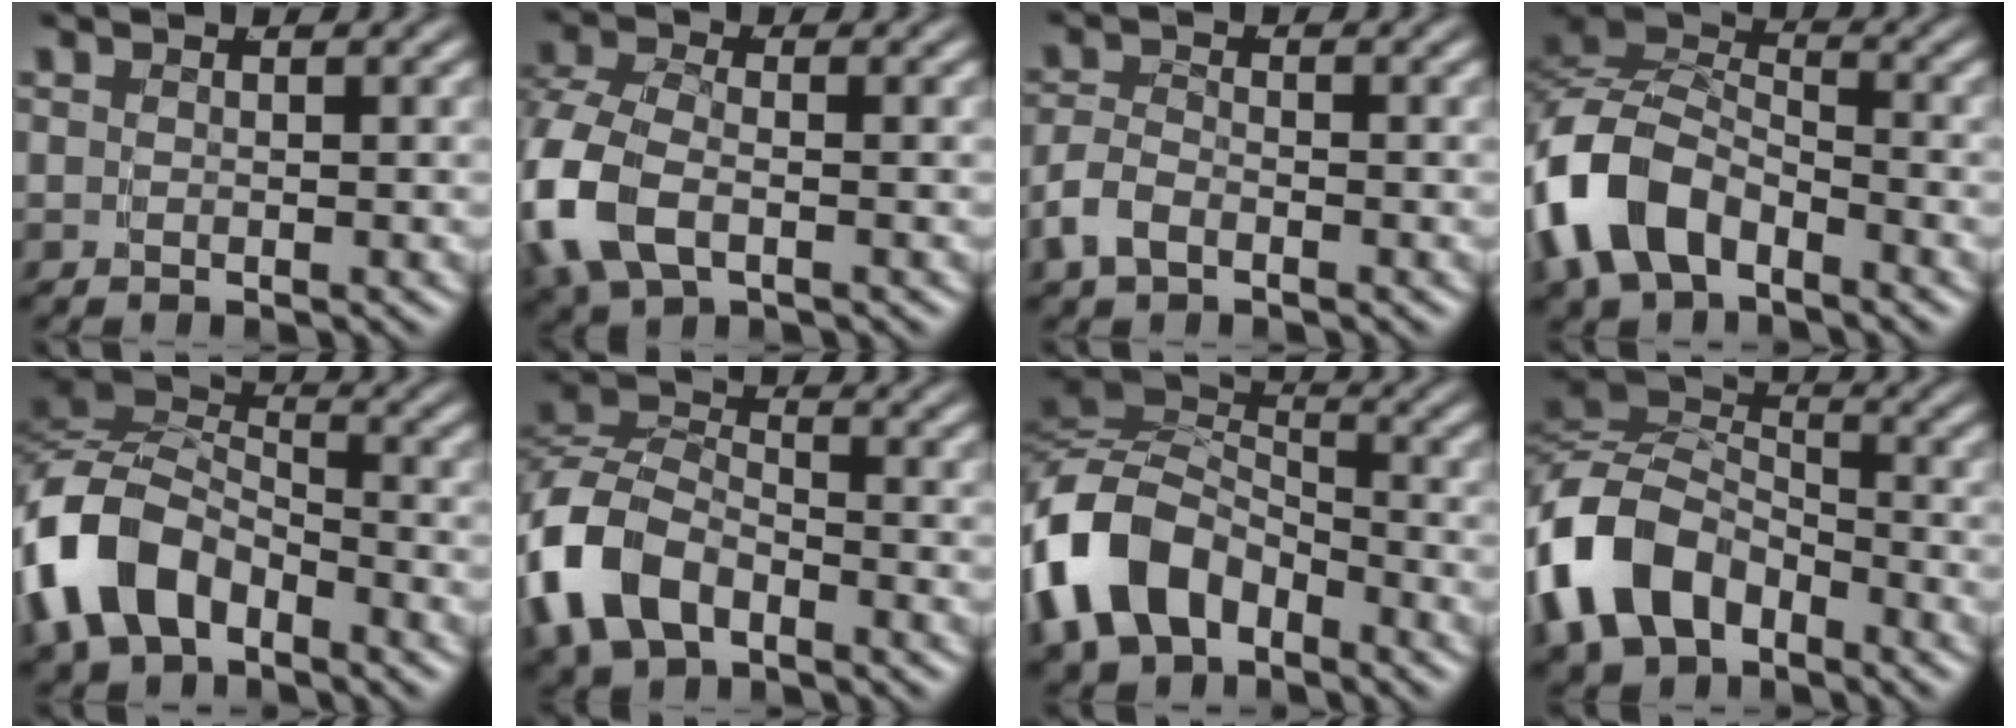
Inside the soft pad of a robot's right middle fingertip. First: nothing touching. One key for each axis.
{"total": 6.9, "fx": -1.2, "fy": 5.3, "fz": 4.3, "tx": -0.136, "ty": -0.028, "tz": -0.009}
{"total": 3.0, "fx": -1.5, "fy": 2.1, "fz": 1.5, "tx": -0.036, "ty": -0.005, "tz": -0.027}
{"total": 8.2, "fx": -1.7, "fy": 6.3, "fz": 5.0, "tx": -0.124, "ty": -0.014, "tz": -0.031}
{"total": 9.2, "fx": -1.7, "fy": 7.1, "fz": 5.5, "tx": -0.140, "ty": -0.022, "tz": -0.028}
{"total": 7.6, "fx": -2.4, "fy": 5.9, "fz": 4.2, "tx": -0.105, "ty": -0.008, "tz": -0.042}
{"total": 10.5, "fx": -1.9, "fy": 8.3, "fz": 6.2, "tx": -0.152, "ty": -0.032, "tz": -0.027}
{"total": 9.5, "fx": -1.9, "fy": 7.5, "fz": 5.5, "tx": -0.135, "ty": -0.026, "tz": -0.028}